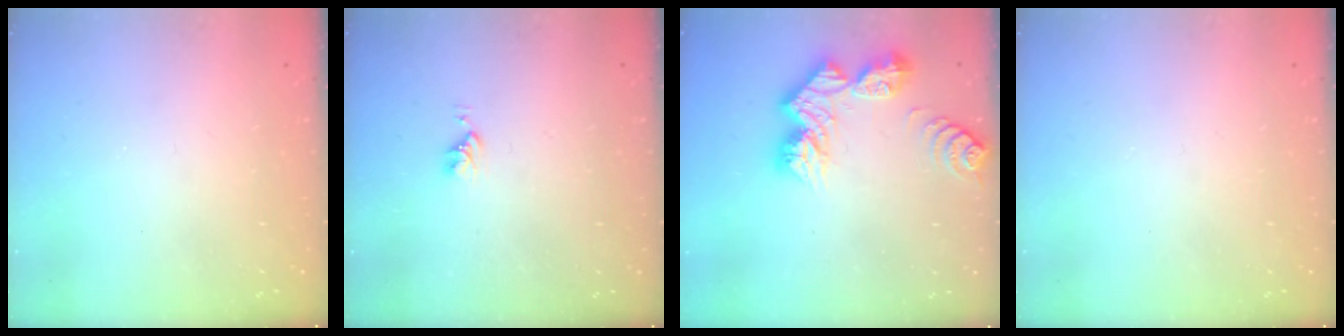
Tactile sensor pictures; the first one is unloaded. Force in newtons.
{"total": 3.1, "press": 3.1, "slide": 0.4}
{"total": 11.7, "press": 11.7, "slide": 1.1}
{"total": 0.0}